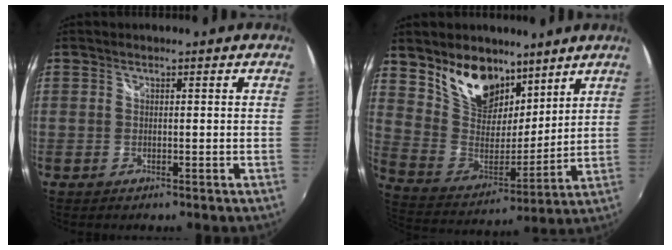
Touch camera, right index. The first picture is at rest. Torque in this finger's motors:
{"motor_torque": [1.07, 1.07, 0.24, 0.07]}